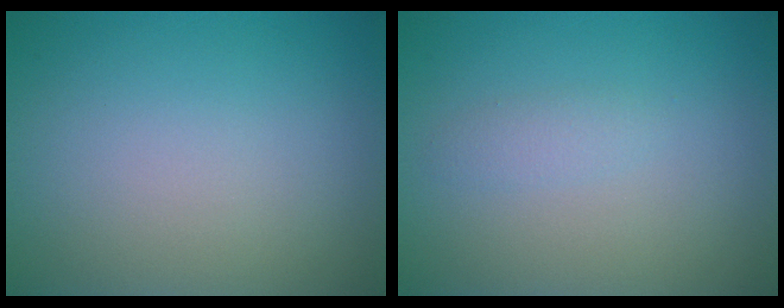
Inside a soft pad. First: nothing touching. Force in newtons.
{"total": 0.9, "press": 0.9, "slide": 0.0}